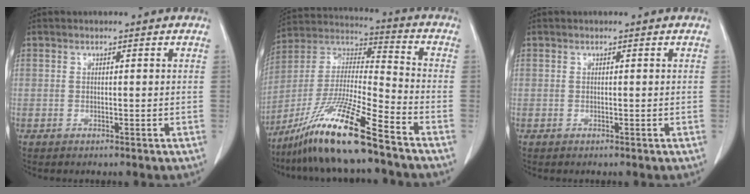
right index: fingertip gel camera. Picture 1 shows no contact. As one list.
[{"total": 16.3, "force": [-11.4, -0.2, 11.6], "torque": [-0.238, -0.023, -0.214]}, {"total": 0.0}]